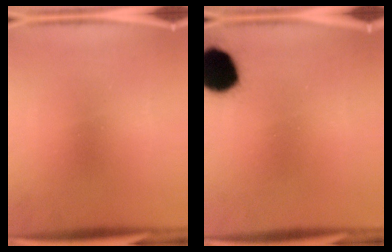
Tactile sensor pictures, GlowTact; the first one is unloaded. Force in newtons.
{"total": 13.9}